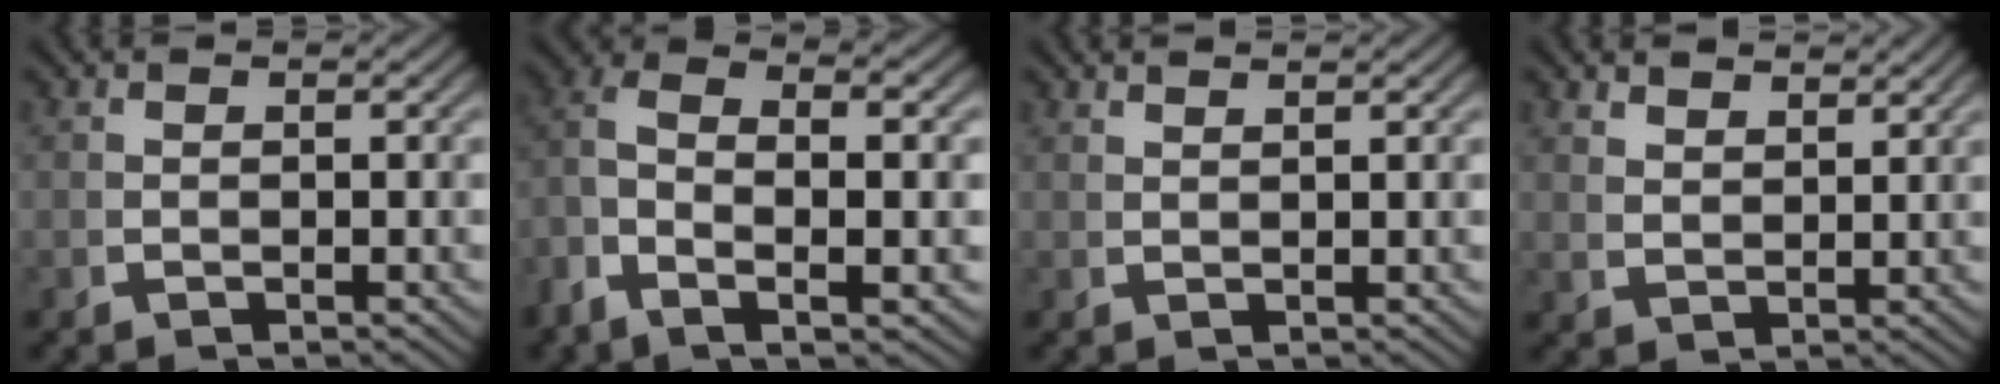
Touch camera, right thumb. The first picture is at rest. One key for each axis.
{"total": 6.7, "fx": 0.1, "fy": 3.2, "fz": 5.9, "tx": -0.140, "ty": -0.014, "tz": 0.004}
{"total": 1.7, "fx": 1.6, "fy": -0.5, "fz": 0.2, "tx": 0.004, "ty": 0.006, "tz": 0.033}
{"total": 2.9, "fx": 2.8, "fy": 0.5, "fz": 0.6, "tx": -0.004, "ty": 0.002, "tz": 0.061}